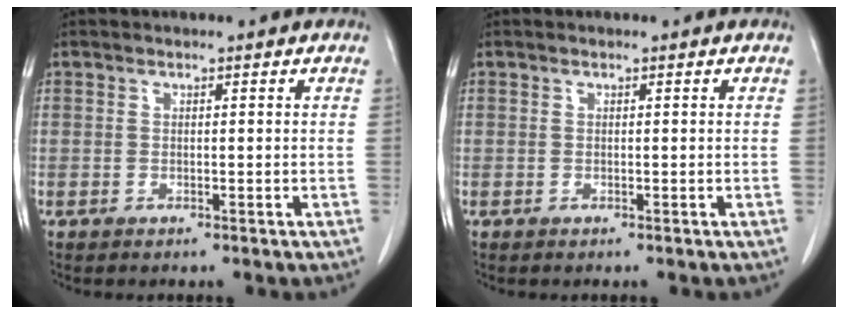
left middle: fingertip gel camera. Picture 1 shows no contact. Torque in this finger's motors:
{"motor_torque": [0.02, -0.02, -0.08, 0.00]}